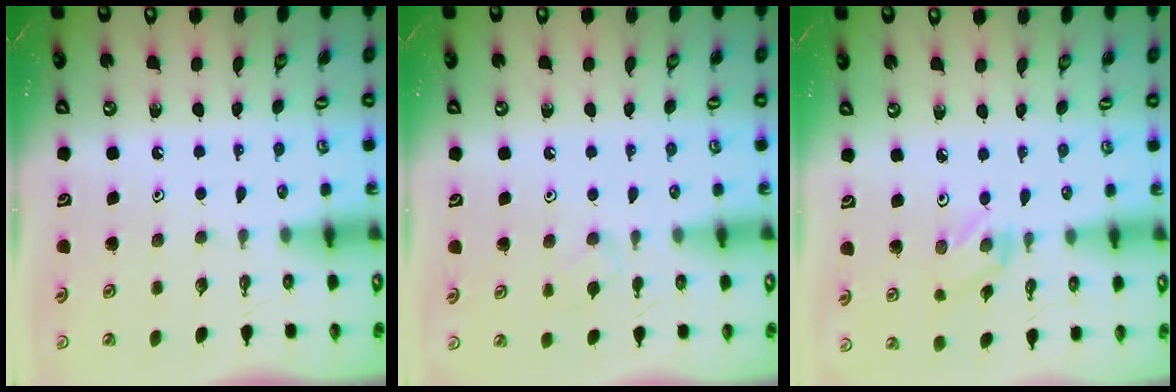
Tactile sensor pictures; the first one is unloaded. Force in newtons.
{"total": 4.1, "press": 4.0, "slide": 0.7}
{"total": 2.1, "press": 2.0, "slide": 0.4}